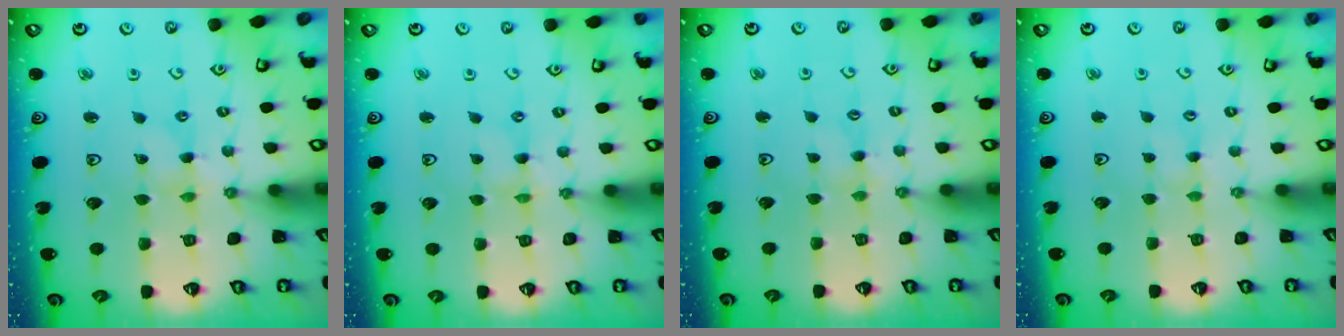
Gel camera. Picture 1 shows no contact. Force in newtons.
{"total": 0.0}
{"total": 1.7, "press": 1.7, "slide": 0.4}
{"total": 1.5, "press": 1.5, "slide": 0.3}